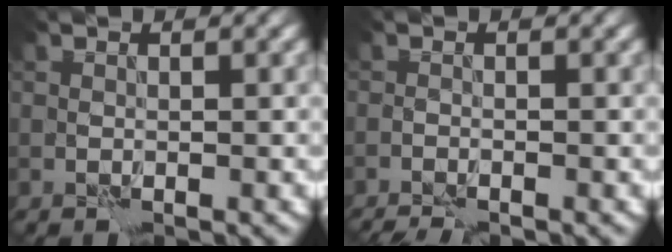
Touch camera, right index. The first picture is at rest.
{"total": 2.1, "force": [-2.1, -0.1, 0.6], "torque": [-0.020, -0.011, -0.036]}